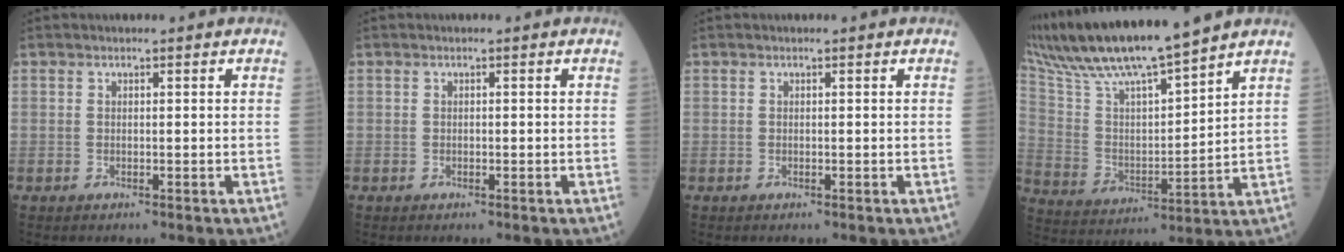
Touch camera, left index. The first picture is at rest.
{"total": 0.0}
{"total": 0.0}
{"total": 17.7, "force": [15.5, 0.2, 8.4], "torque": [-0.165, 0.007, 0.285]}